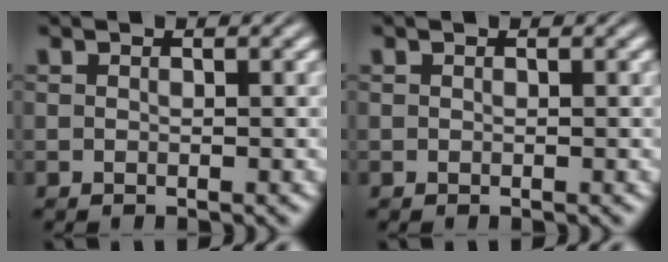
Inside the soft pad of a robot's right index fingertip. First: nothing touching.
{"total": 0.0}